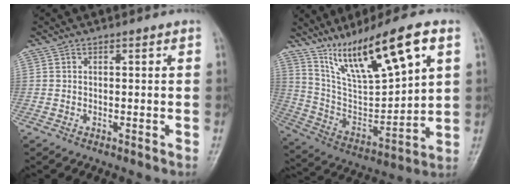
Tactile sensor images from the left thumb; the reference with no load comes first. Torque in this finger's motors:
{"motor_torque": [0.15, 0.20, 1.31, -1.46, 0.39]}